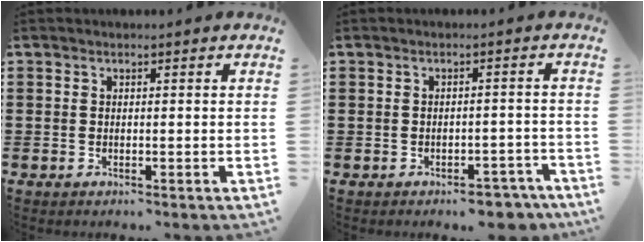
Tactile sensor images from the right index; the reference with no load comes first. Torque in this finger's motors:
{"motor_torque": [-0.58, 0.33, -1.05, -0.21]}